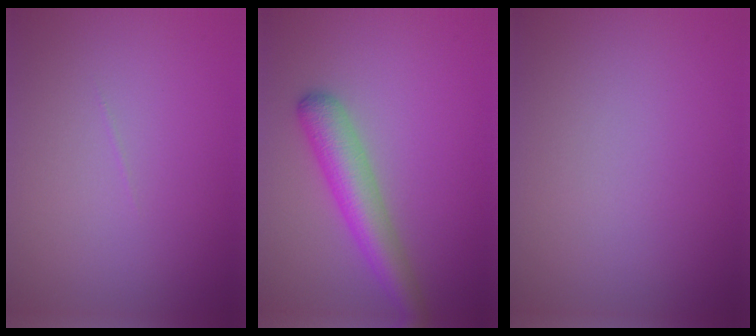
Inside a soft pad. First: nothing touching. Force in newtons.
{"total": 4.7, "press": 4.6, "slide": 0.1}
{"total": 0.0}